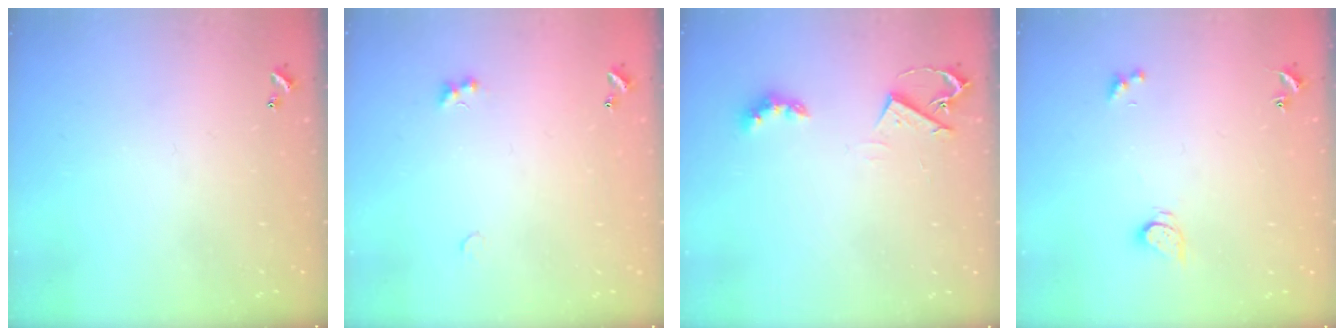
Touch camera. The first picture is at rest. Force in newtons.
{"total": 1.8, "press": 1.7, "slide": 0.4}
{"total": 4.6, "press": 4.5, "slide": 0.6}
{"total": 2.9, "press": 2.9, "slide": 0.5}